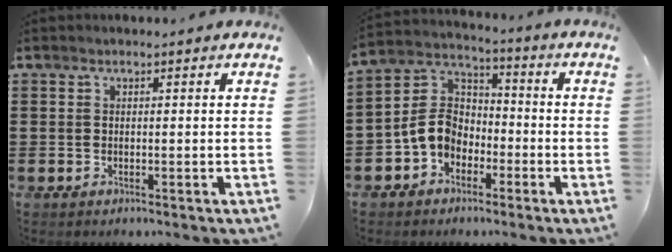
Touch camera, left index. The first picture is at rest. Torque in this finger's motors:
{"motor_torque": [1.35, 0.79, 0.50, 0.12]}